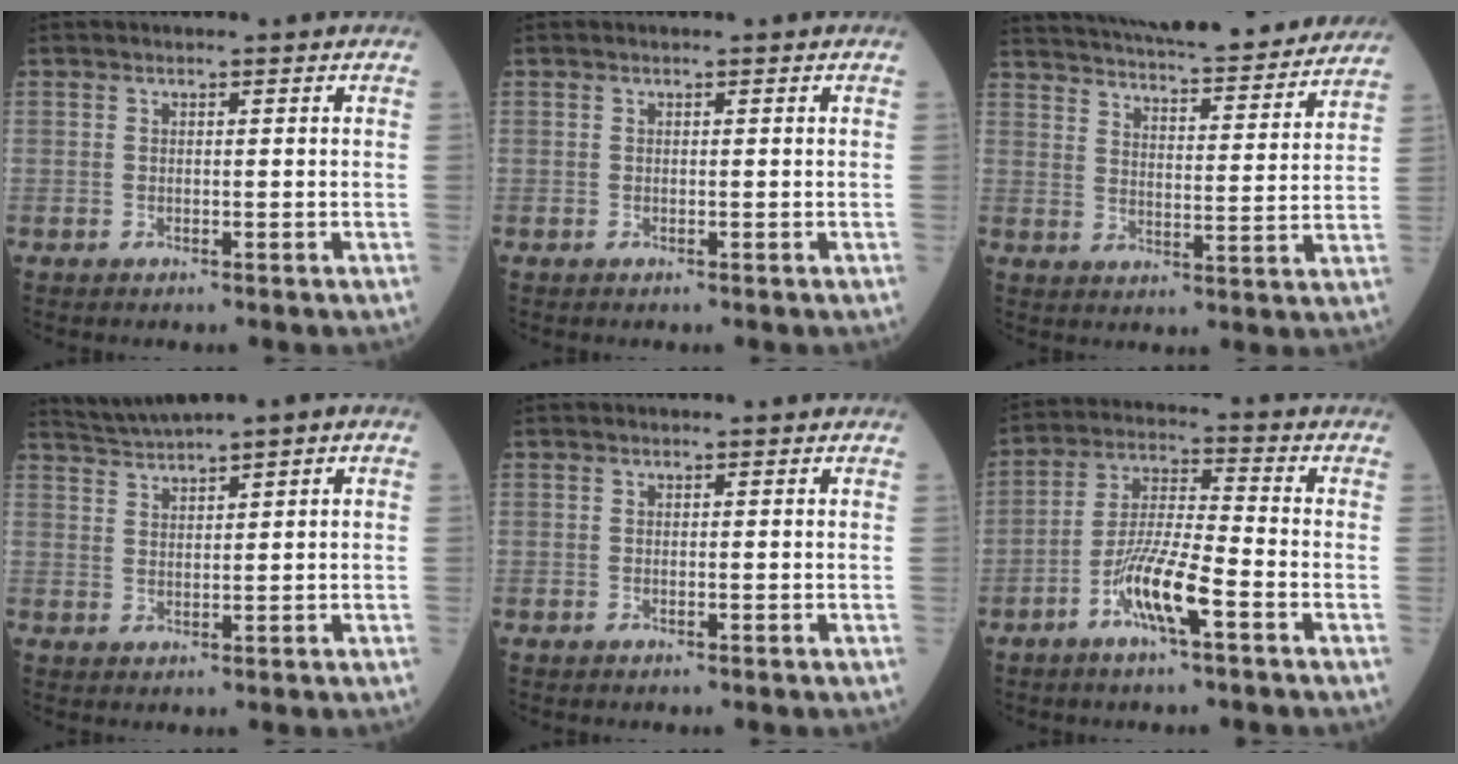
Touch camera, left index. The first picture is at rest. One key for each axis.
{"total": 0.0}
{"total": 25.2, "fx": 23.0, "fy": 3.6, "fz": 9.8, "tx": -0.167, "ty": -0.017, "tz": 0.303}
{"total": 3.7, "fx": 3.0, "fy": -0.4, "fz": 2.2, "tx": -0.047, "ty": 0.016, "tz": 0.063}
{"total": 0.0}
{"total": 8.8, "fx": -4.4, "fy": 0.9, "fz": 7.6, "tx": -0.155, "ty": -0.002, "tz": -0.087}